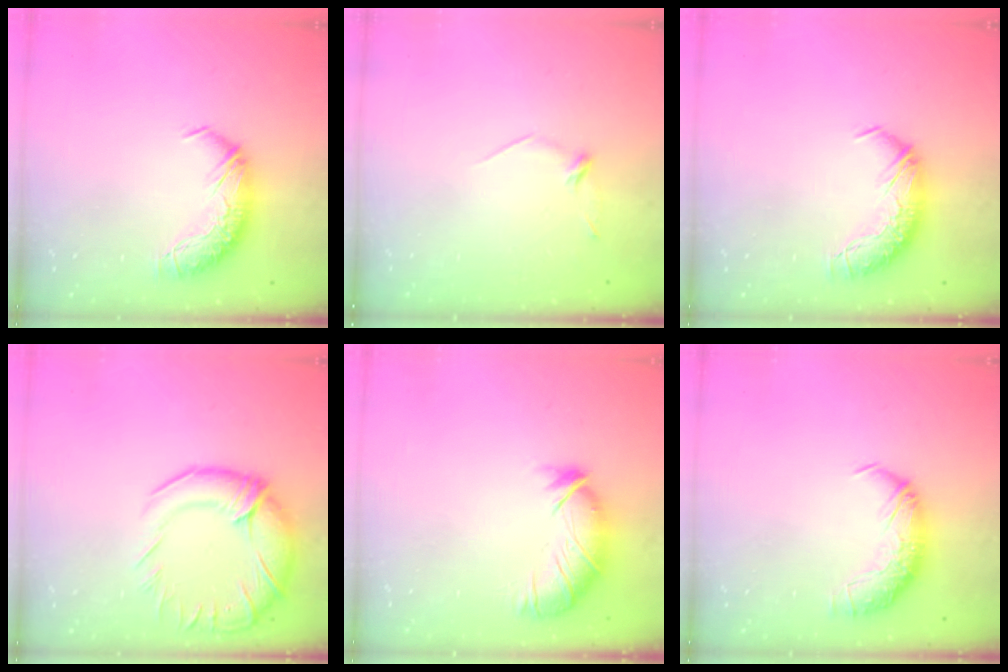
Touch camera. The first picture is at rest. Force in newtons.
{"total": 7.7, "press": 7.7, "slide": 0.9}
{"total": 0.0}
{"total": 9.0, "press": 7.7, "slide": 4.6}
{"total": 2.9, "press": 2.5, "slide": 1.5}
{"total": 1.6, "press": 0.6, "slide": 1.5}